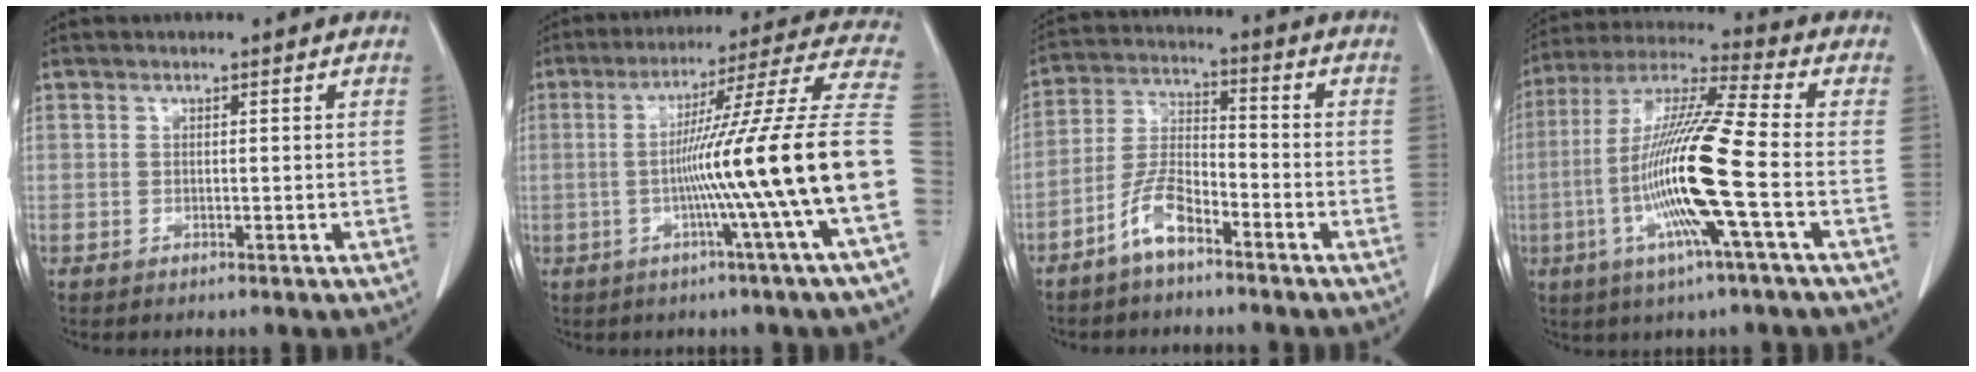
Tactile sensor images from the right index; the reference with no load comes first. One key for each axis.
{"total": 21.1, "fx": -4.2, "fy": -3.4, "fz": 20.4, "tx": -0.255, "ty": 0.006, "tz": -0.084}
{"total": 7.2, "fx": -4.8, "fy": 2.0, "fz": 4.9, "tx": -0.112, "ty": 0.005, "tz": -0.099}
{"total": 16.2, "fx": -3.9, "fy": -0.5, "fz": 15.7, "tx": -0.315, "ty": -0.008, "tz": -0.088}